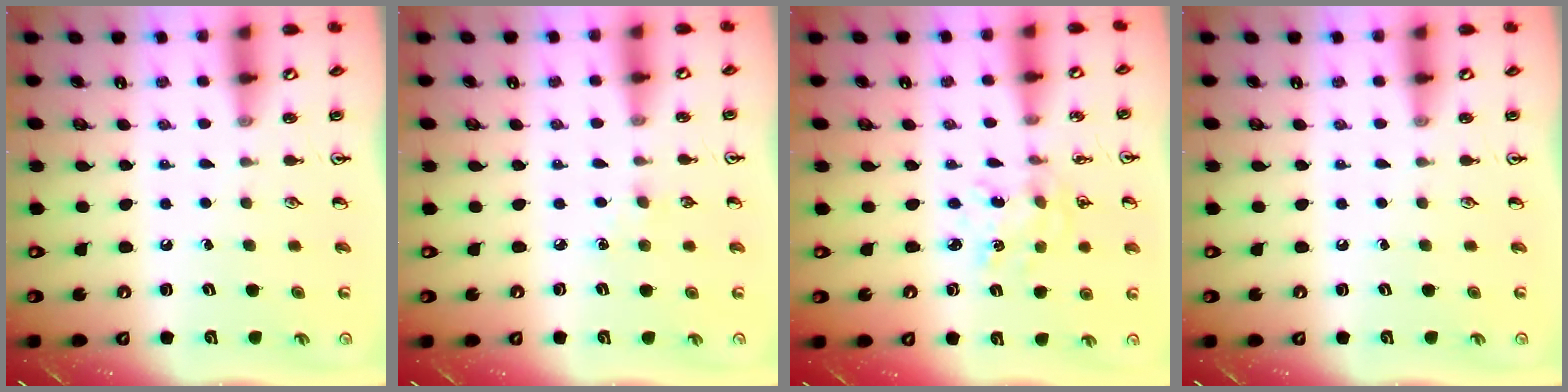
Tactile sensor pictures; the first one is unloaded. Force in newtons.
{"total": 2.8, "press": 2.8, "slide": 0.4}
{"total": 2.1, "press": 2.1, "slide": 0.1}
{"total": 0.0}